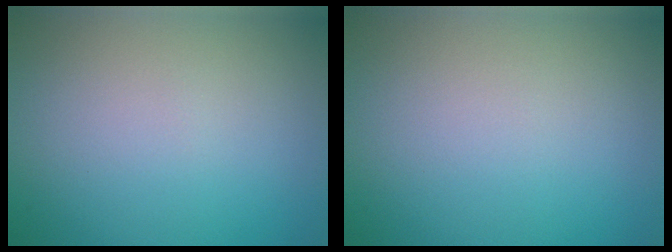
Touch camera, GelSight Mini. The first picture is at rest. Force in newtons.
{"total": 0.0}